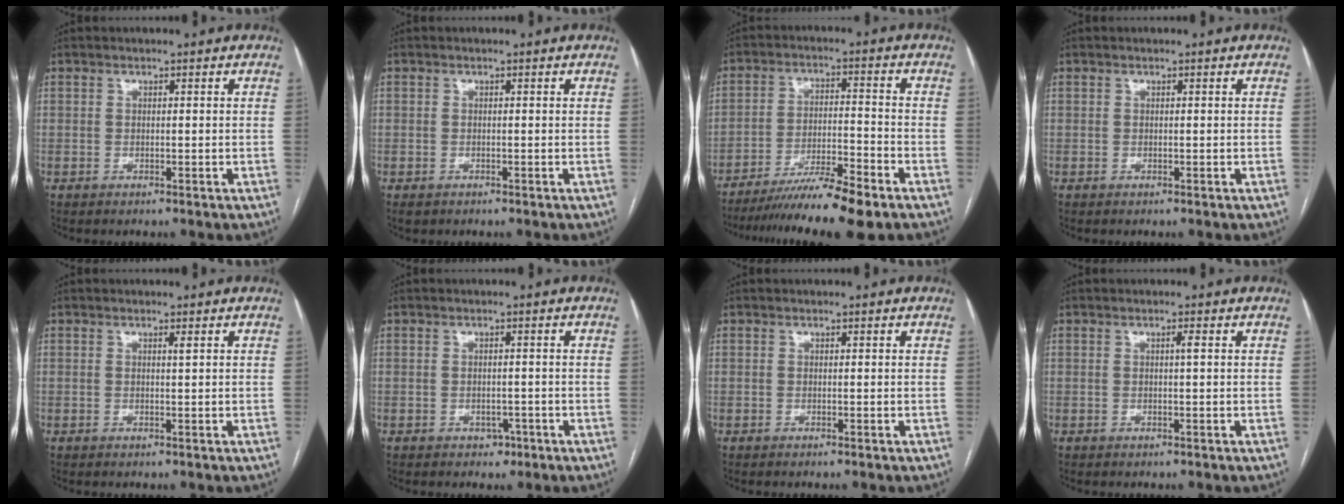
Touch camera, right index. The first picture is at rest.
{"total": 1.0, "force": [-0.4, 0.8, 0.1], "torque": [-0.003, 0.006, -0.004]}
{"total": 11.8, "force": [-9.1, -0.3, 7.5], "torque": [-0.119, -0.022, -0.151]}
{"total": 0.0}
{"total": 0.5, "force": [0.3, -0.1, 0.4], "torque": [-0.012, -0.002, 0.007]}
{"total": 2.0, "force": [-1.1, 1.5, 0.7], "torque": [-0.002, 0.006, -0.011]}
{"total": 0.0}
{"total": 0.8, "force": [0.1, -0.1, 0.8], "torque": [-0.012, 0.002, 0.002]}